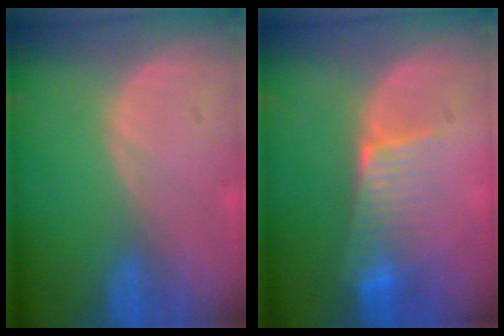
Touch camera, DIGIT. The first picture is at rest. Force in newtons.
{"total": 6.3, "press": 5.5, "slide": 3.1}